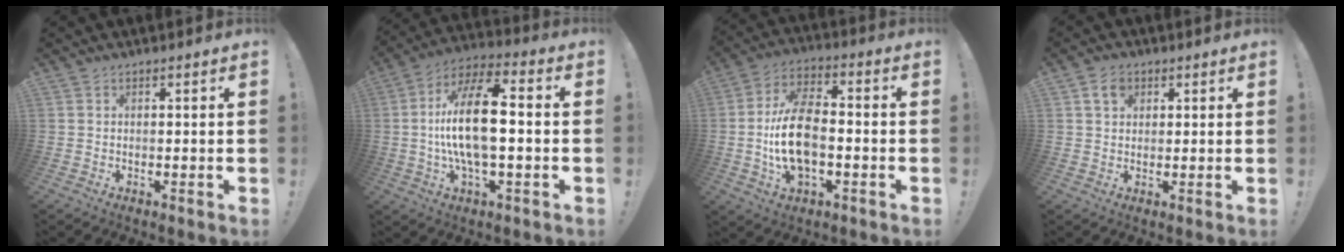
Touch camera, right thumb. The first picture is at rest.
{"total": 17.6, "force": [-0.5, 6.7, 16.3], "torque": [-0.300, 0.004, -0.013]}
{"total": 15.4, "force": [-2.4, 8.9, 12.3], "torque": [-0.230, 0.012, -0.043]}
{"total": 4.7, "force": [2.0, 3.5, 2.5], "torque": [-0.035, 0.002, 0.035]}